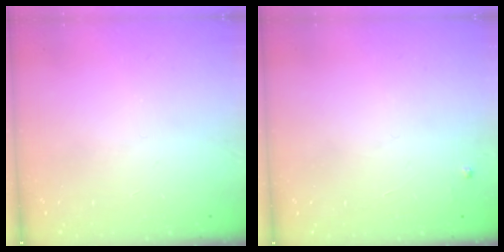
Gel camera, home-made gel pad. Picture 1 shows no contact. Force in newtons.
{"total": 2.4, "press": 2.4, "slide": 0.4}